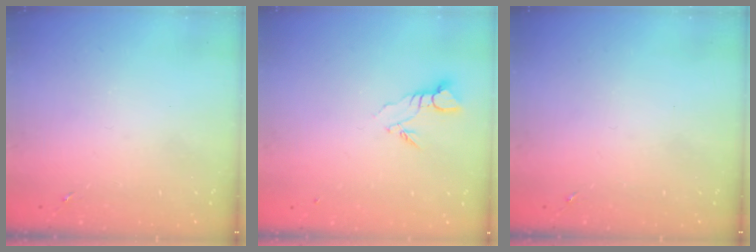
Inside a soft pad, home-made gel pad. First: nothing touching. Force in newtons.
{"total": 3.7, "press": 3.7, "slide": 0.4}
{"total": 0.0}